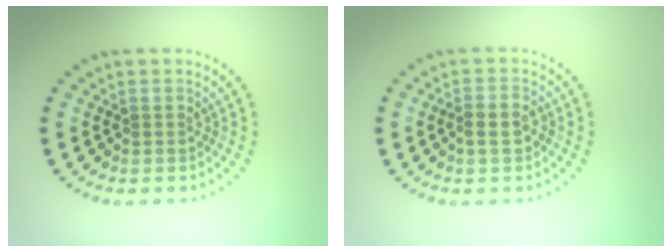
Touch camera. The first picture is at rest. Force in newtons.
{"total": 1.5, "press": 1.3, "slide": 0.6}